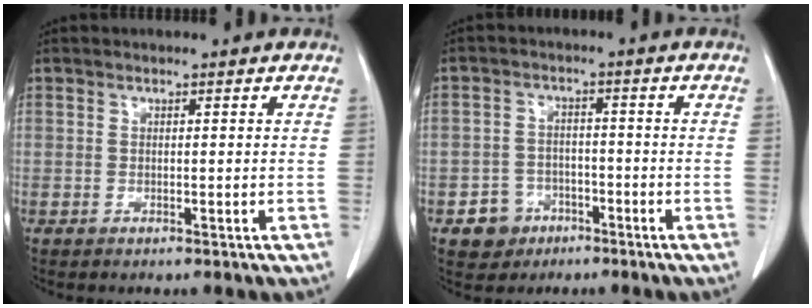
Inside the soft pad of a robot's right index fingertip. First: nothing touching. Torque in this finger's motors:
{"motor_torque": [-0.47, -0.03, -0.54, -0.21]}